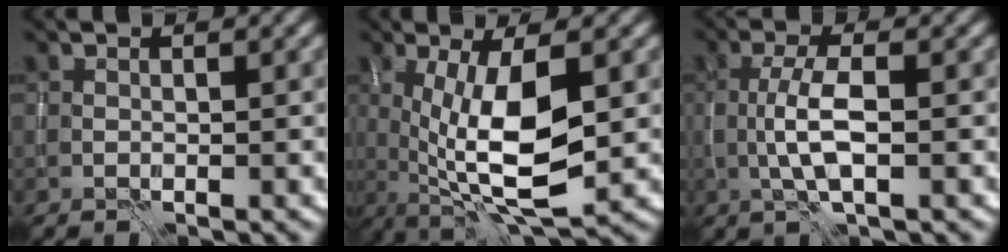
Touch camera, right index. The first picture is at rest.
{"total": 8.9, "force": [-0.2, 2.9, 8.4], "torque": [-0.153, -0.012, -0.001]}
{"total": 3.8, "force": [-0.5, 1.0, 3.6], "torque": [-0.079, 0.003, -0.013]}